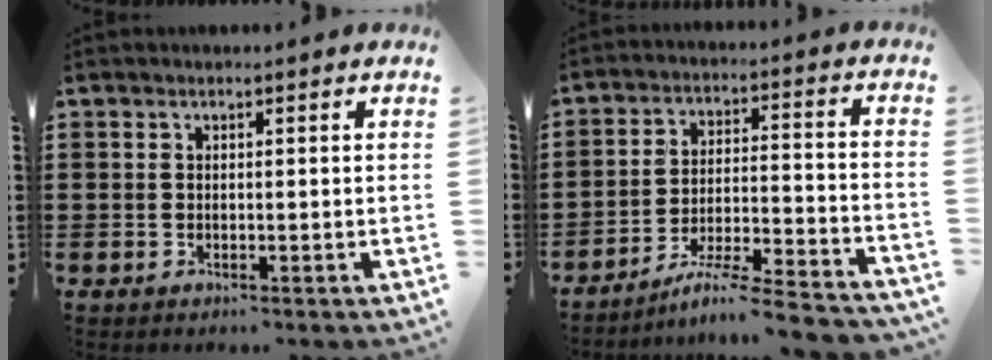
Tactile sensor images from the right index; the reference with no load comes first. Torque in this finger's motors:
{"motor_torque": [1.09, 1.05, 0.35, 0.06]}